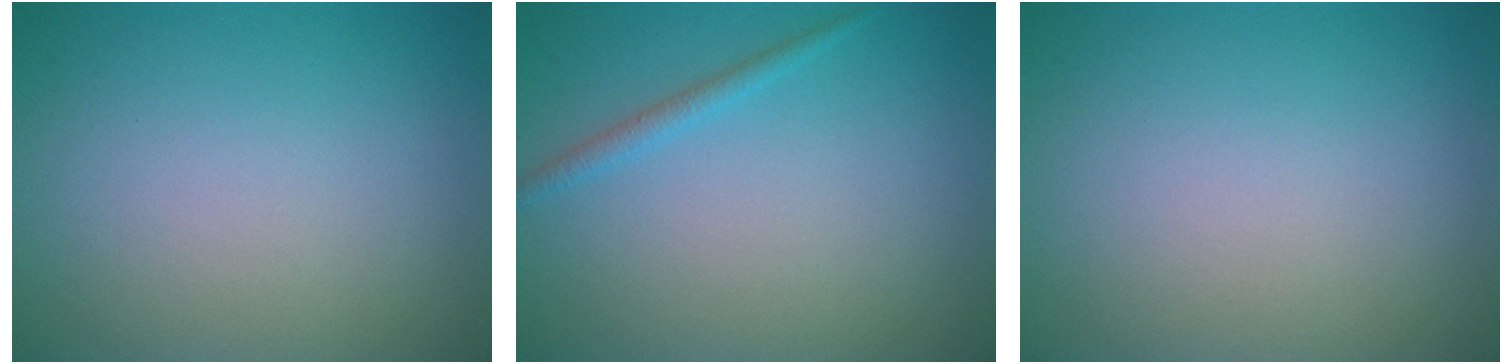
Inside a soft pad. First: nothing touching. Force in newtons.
{"total": 1.2, "press": 1.1, "slide": 0.1}
{"total": 0.0}